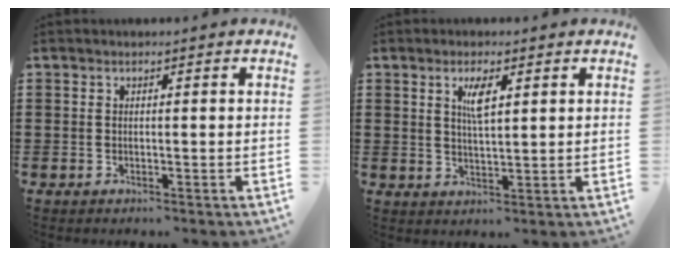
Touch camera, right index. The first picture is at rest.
{"total": 3.6, "force": [1.5, 1.0, 3.1], "torque": [-0.059, 0.003, 0.022]}